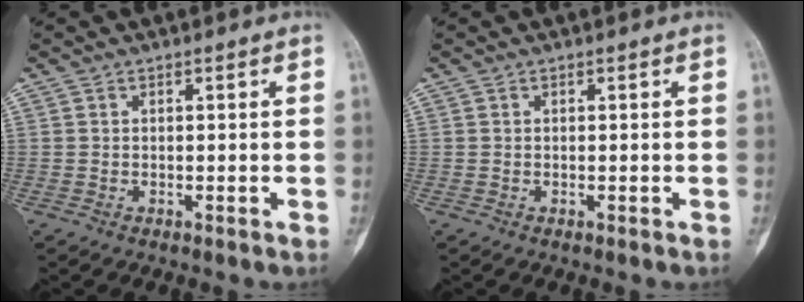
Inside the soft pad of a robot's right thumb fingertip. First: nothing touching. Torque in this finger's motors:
{"motor_torque": [0.12, 0.03, -0.09, -0.02, 0.11]}